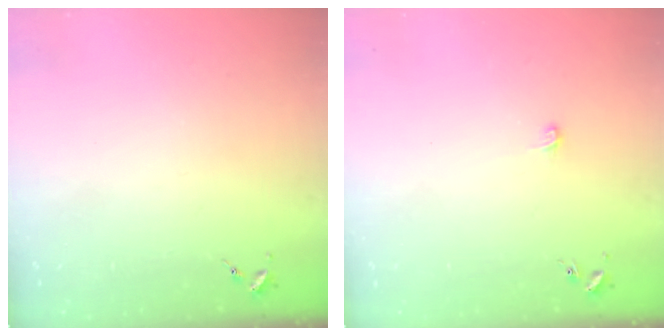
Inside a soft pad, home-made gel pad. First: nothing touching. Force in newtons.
{"total": 4.4, "press": 4.3, "slide": 0.4}